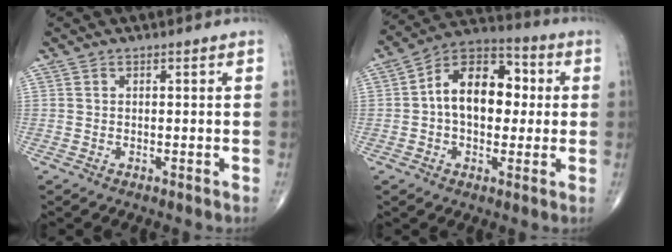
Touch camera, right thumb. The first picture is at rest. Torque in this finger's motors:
{"motor_torque": [0.29, 0.69, 0.75, -0.03, 0.13]}